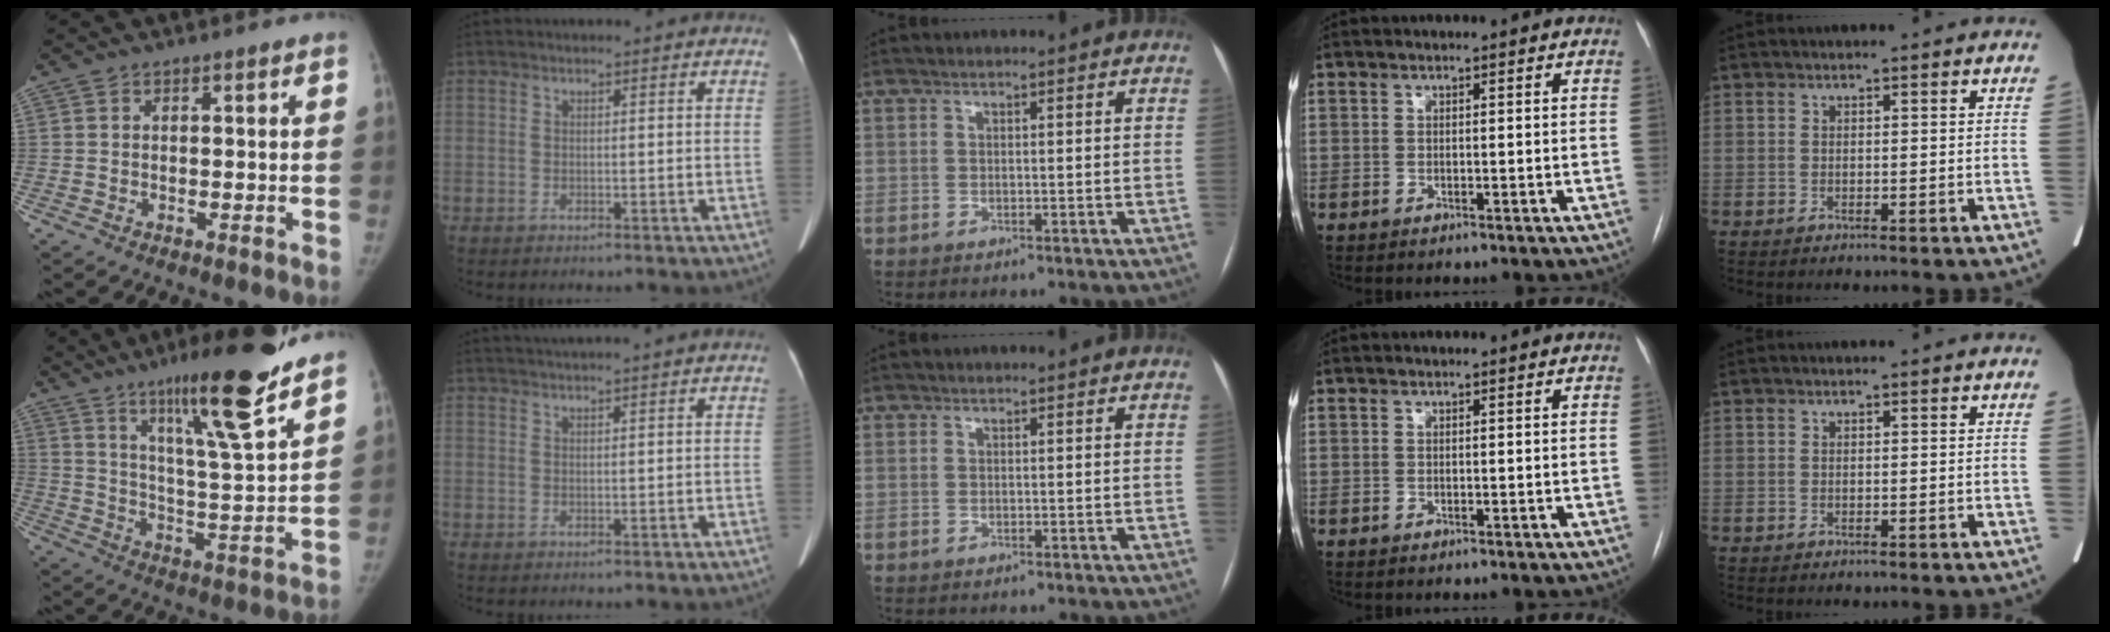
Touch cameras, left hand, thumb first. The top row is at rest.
{"thumb": {"total": 19.2, "force": [13.2, 1.4, 13.9], "torque": [-0.198, -0.075, 0.210]}, "index": {"total": 3.8, "force": [3.2, -1.1, 1.7], "torque": [-0.019, 0.023, 0.053]}}